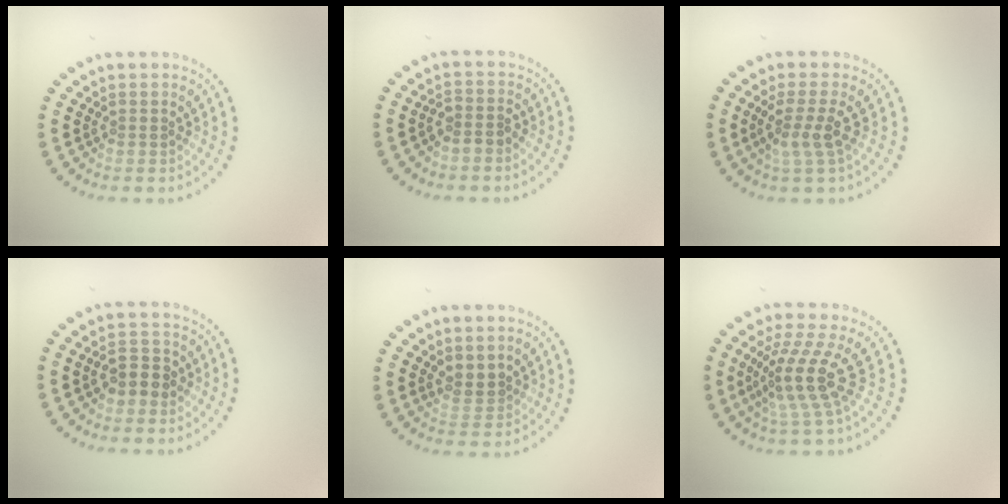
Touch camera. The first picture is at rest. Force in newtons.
{"total": 1.7, "press": 1.3, "slide": 1.2}
{"total": 2.6, "press": 2.0, "slide": 1.8}
{"total": 2.5, "press": 2.4, "slide": 0.6}
{"total": 1.9, "press": 1.6, "slide": 1.0}
{"total": 4.2, "press": 3.0, "slide": 3.0}